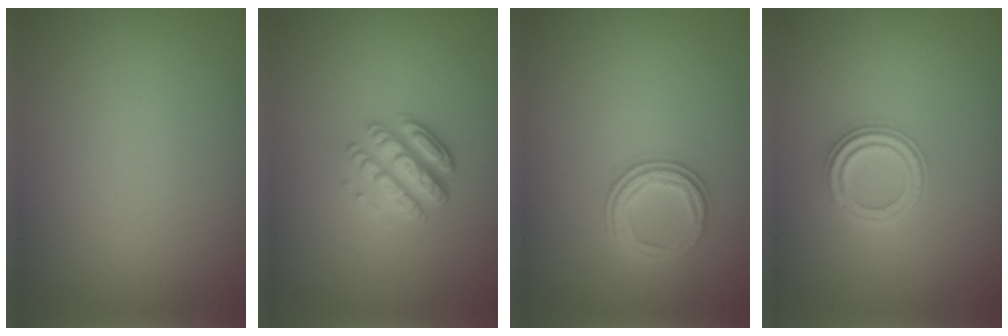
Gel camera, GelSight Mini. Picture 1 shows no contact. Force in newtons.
{"total": 4.3, "press": 3.3, "slide": 2.8}
{"total": 2.5, "press": 2.4, "slide": 0.6}
{"total": 2.5, "press": 2.4, "slide": 0.7}